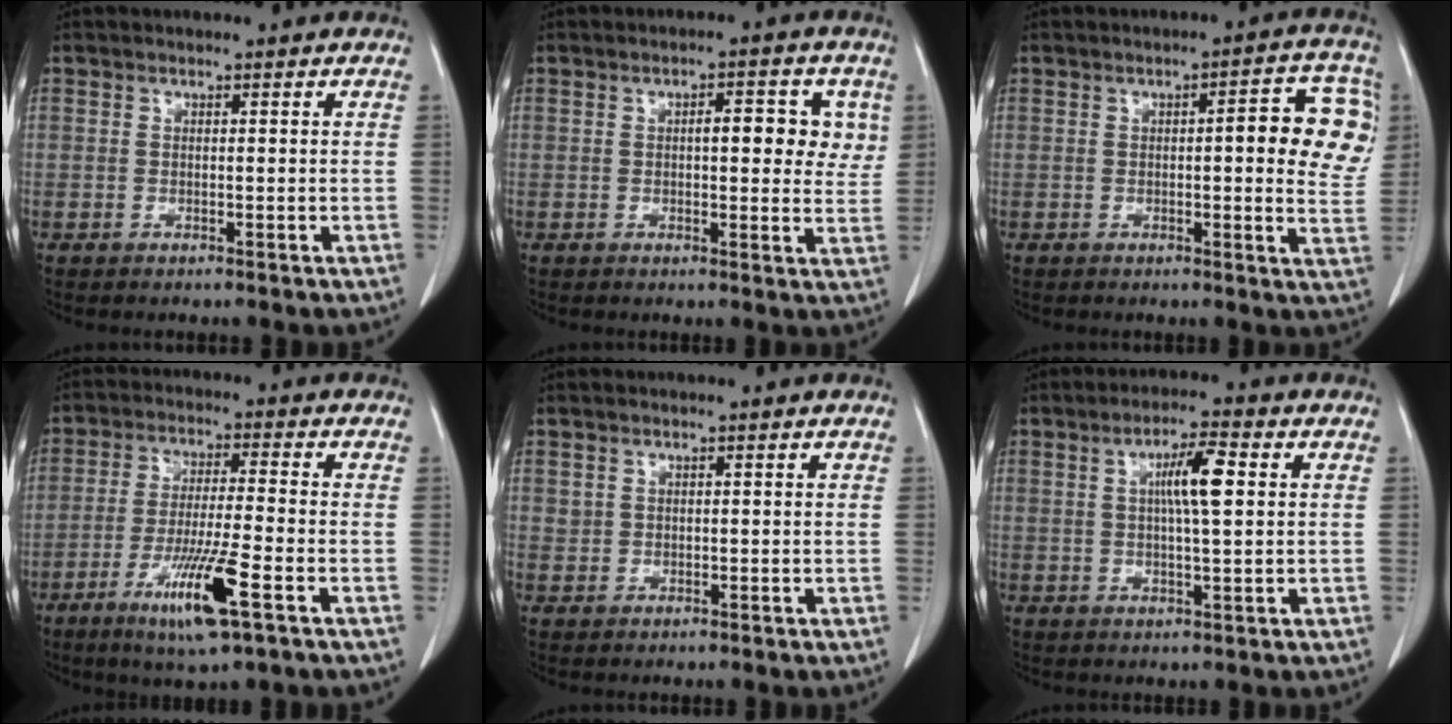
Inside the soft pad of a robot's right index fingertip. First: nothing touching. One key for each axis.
{"total": 6.9, "fx": 1.9, "fy": 2.6, "fz": 6.1, "tx": -0.069, "ty": 0.011, "tz": 0.019}
{"total": 10.4, "fx": 1.9, "fy": 2.5, "fz": 9.9, "tx": -0.101, "ty": 0.016, "tz": 0.012}
{"total": 10.7, "fx": -5.1, "fy": 0.1, "fz": 9.4, "tx": -0.175, "ty": -0.023, "tz": -0.091}
{"total": 0.8, "fx": 0.4, "fy": 0.7, "fz": 0.1, "tx": 0.010, "ty": 0.002, "tz": 0.003}
{"total": 5.8, "fx": 1.1, "fy": 0.4, "fz": 5.6, "tx": -0.099, "ty": 0.004, "tz": 0.018}